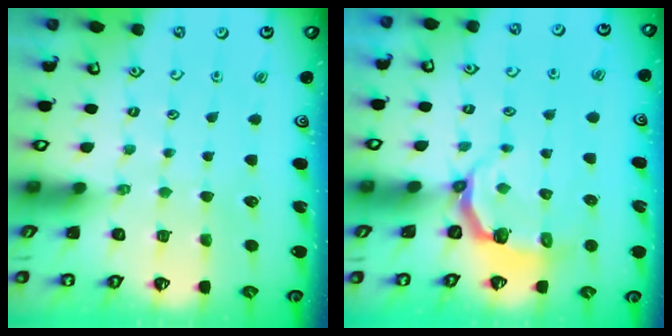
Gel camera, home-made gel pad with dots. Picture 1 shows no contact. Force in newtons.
{"total": 4.1, "press": 2.7, "slide": 3.0}